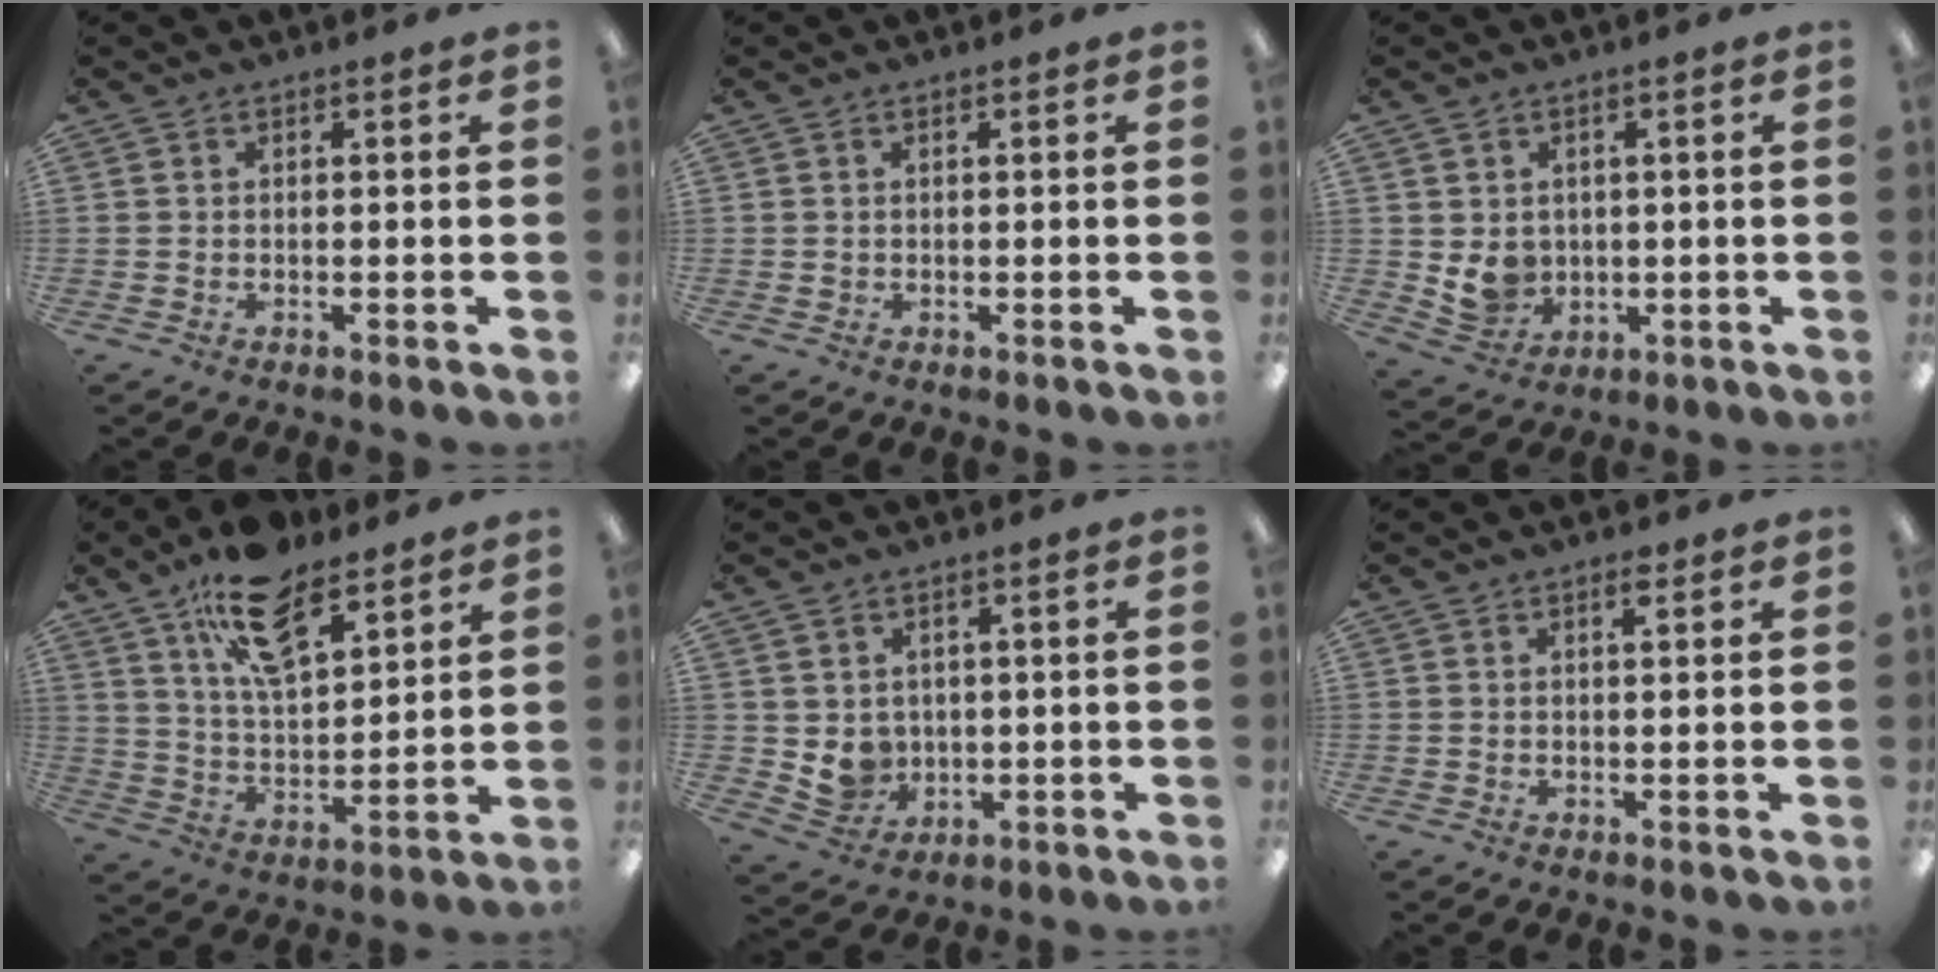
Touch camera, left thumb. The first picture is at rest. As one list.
[{"total": 0.6, "force": [0.3, 0.4, 0.2], "torque": [-0.005, 0.004, 0.004]}, {"total": 6.2, "force": [1.2, 5.7, 2.2], "torque": [-0.042, -0.007, 0.027]}, {"total": 16.0, "force": [10.5, 7.2, 9.6], "torque": [-0.161, -0.043, 0.185]}, {"total": 5.5, "force": [1.8, 5.1, 1.2], "torque": [-0.028, -0.011, 0.040]}, {"total": 1.8, "force": [1.2, 0.5, 1.2], "torque": [-0.011, -0.007, 0.018]}]